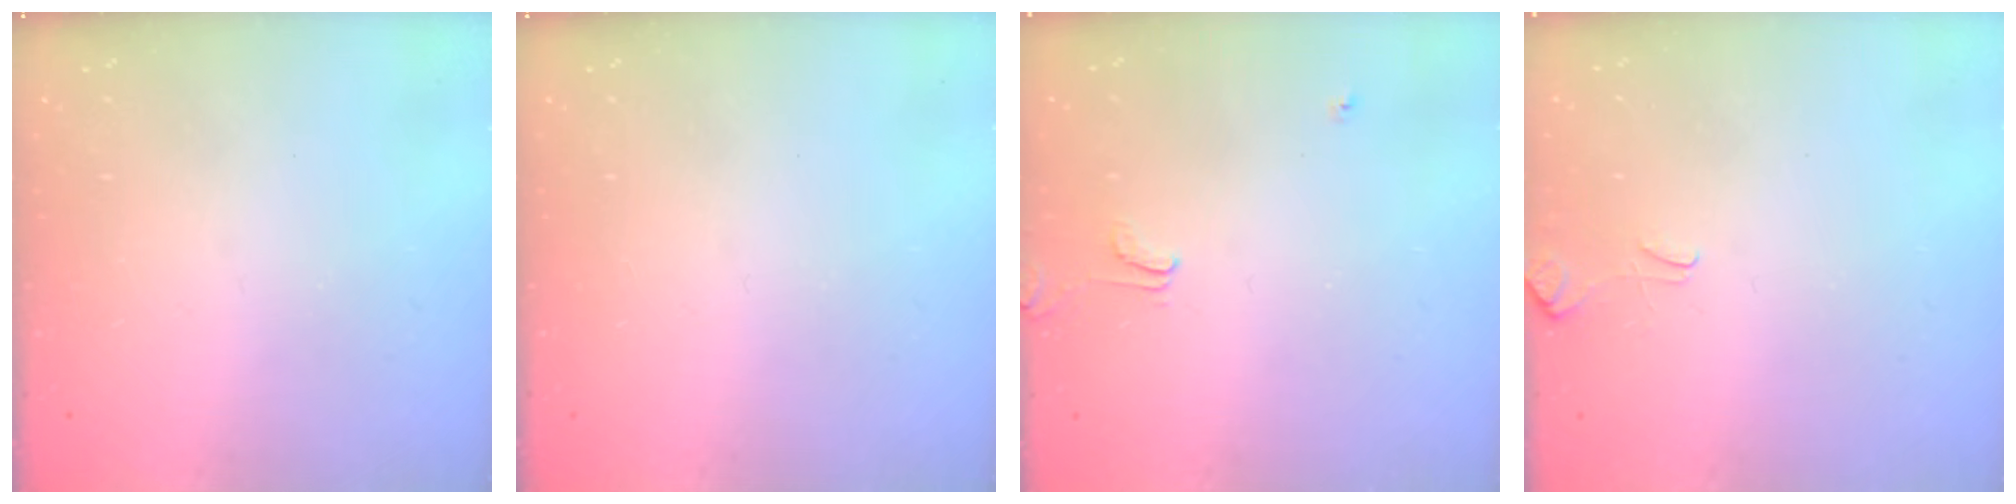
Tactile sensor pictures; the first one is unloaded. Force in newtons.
{"total": 0.0}
{"total": 2.2, "press": 2.2, "slide": 0.4}
{"total": 1.7, "press": 1.6, "slide": 0.5}